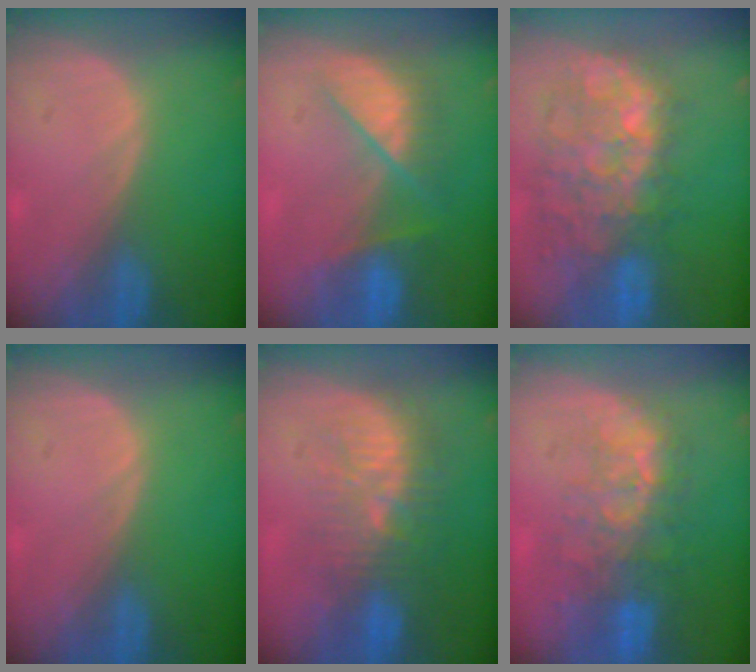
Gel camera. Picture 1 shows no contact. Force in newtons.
{"total": 7.1, "press": 7.0, "slide": 1.4}
{"total": 11.0, "press": 10.3, "slide": 3.9}
{"total": 0.0}
{"total": 9.6, "press": 9.2, "slide": 2.8}
{"total": 9.8, "press": 8.3, "slide": 5.1}